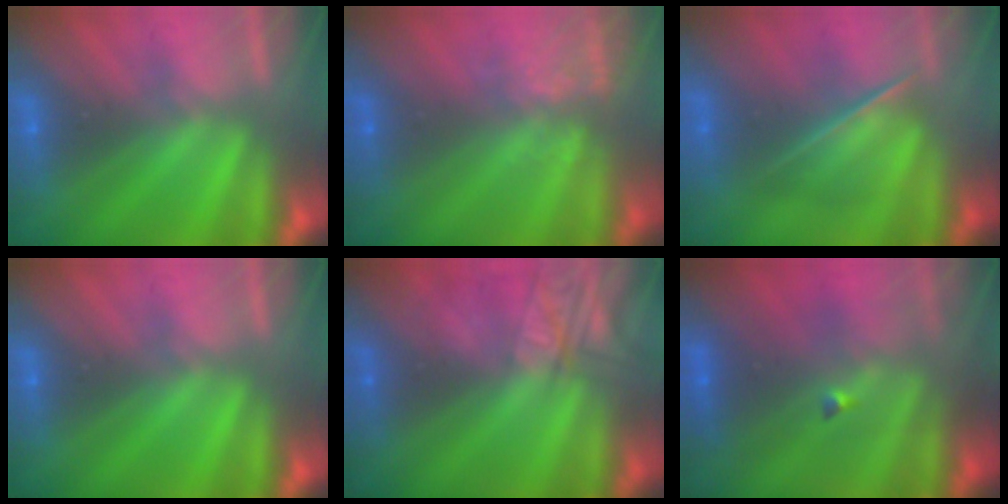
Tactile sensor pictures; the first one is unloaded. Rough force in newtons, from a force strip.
{"total": 3.8}
{"total": 2.7}
{"total": 0.0}
{"total": 2.3}
{"total": 4.1}